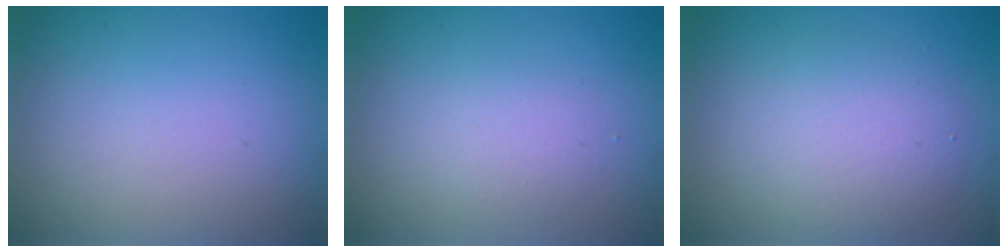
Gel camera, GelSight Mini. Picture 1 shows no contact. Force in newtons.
{"total": 1.6, "press": 1.6, "slide": 0.0}
{"total": 4.0, "press": 4.0, "slide": 0.1}